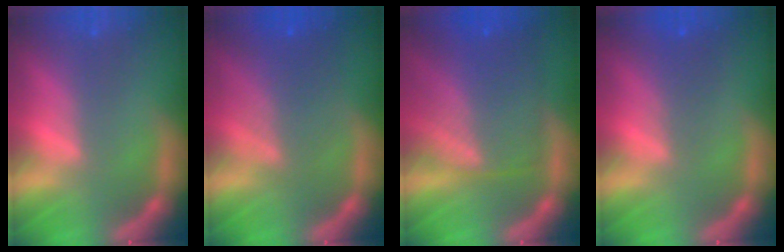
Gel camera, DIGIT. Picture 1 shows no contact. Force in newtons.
{"total": 5.1}
{"total": 8.6}
{"total": 2.0}